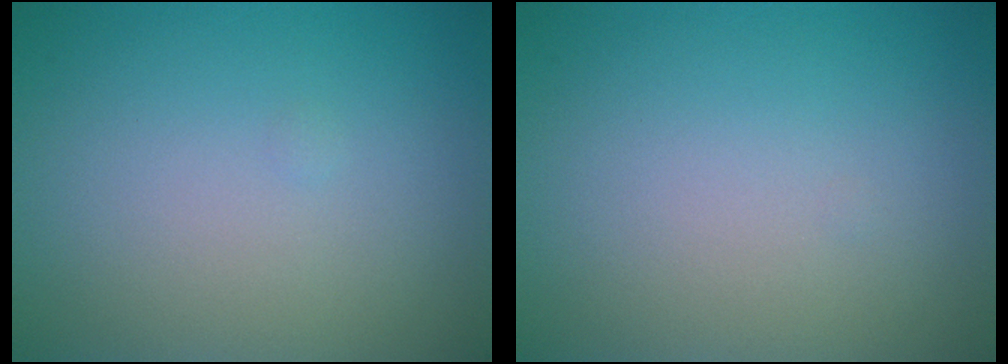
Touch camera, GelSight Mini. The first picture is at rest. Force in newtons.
{"total": 0.0}